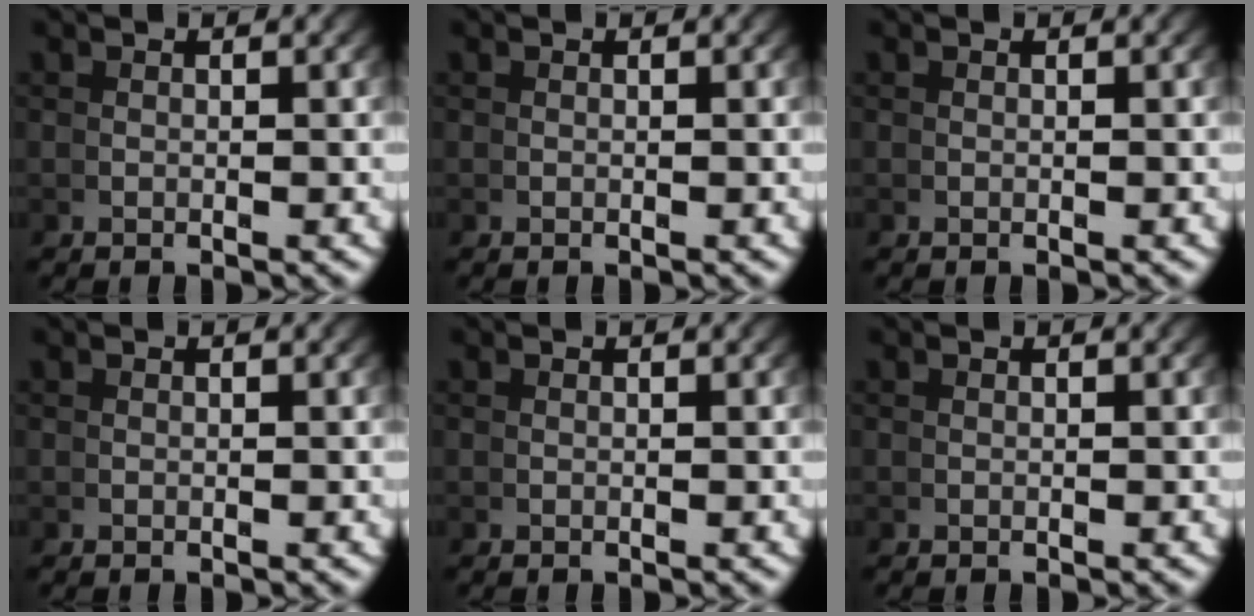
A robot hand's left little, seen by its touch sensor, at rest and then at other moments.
{"total": 0.0}
{"total": 0.0}
{"total": 0.0}
{"total": 0.0}
{"total": 0.0}